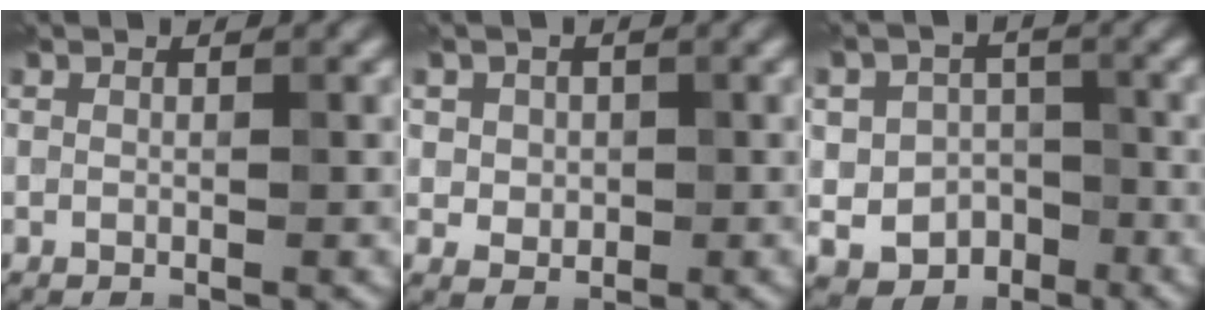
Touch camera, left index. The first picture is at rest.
{"total": 3.2, "force": [0.9, 2.7, 1.4], "torque": [-0.023, 0.002, 0.014]}
{"total": 5.1, "force": [-1.9, 4.4, 1.8], "torque": [-0.004, -0.003, -0.042]}